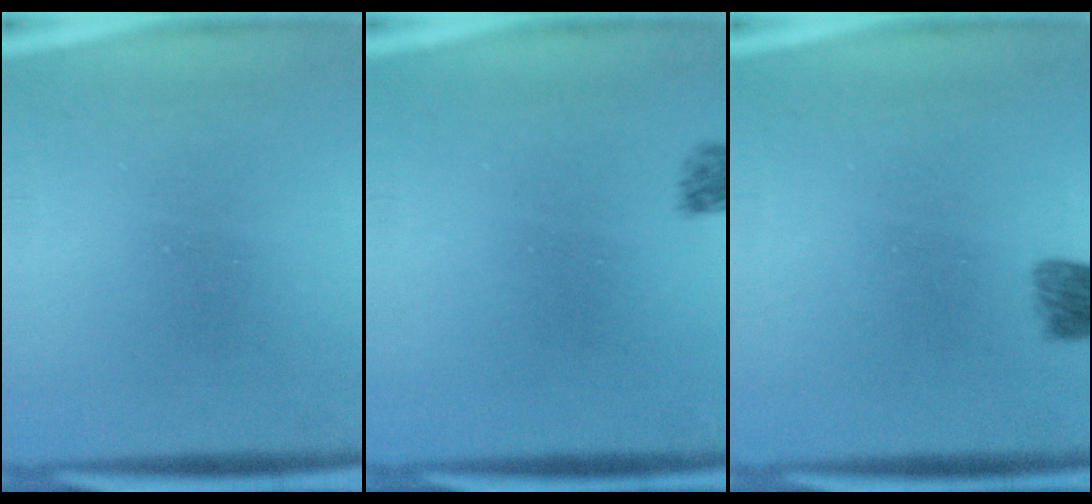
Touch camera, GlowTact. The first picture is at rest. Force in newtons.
{"total": 1.2}
{"total": 4.7}